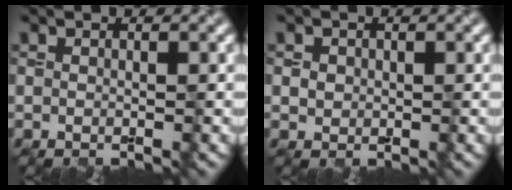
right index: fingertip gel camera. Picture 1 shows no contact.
{"total": 1.0, "force": [0.2, 1.0, 0.3], "torque": [0.001, -0.003, 0.006]}